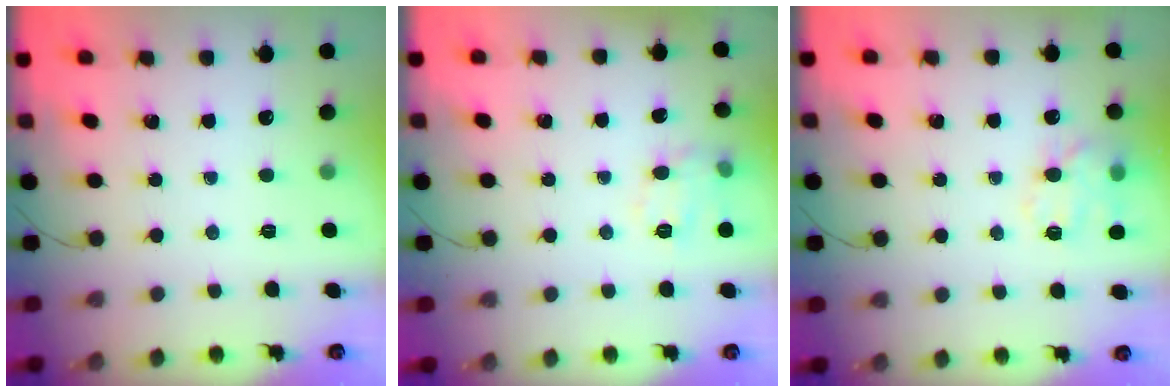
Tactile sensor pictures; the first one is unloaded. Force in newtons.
{"total": 7.2, "press": 7.1, "slide": 1.1}
{"total": 12.0, "press": 11.9, "slide": 1.4}